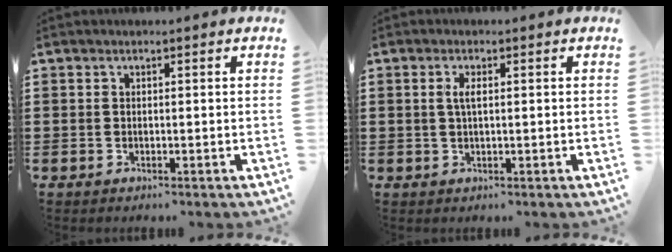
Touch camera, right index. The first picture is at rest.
{"total": 1.9, "force": [0.3, 0.5, 1.8], "torque": [-0.035, 0.003, 0.003]}